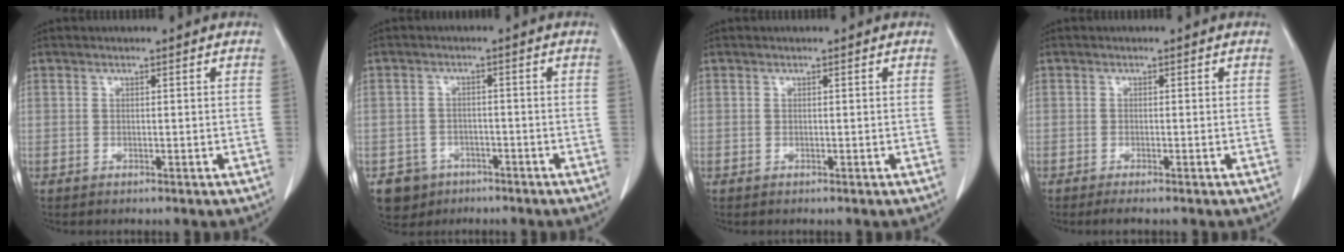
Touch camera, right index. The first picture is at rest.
{"total": 4.8, "force": [-2.9, 3.8, 0.3], "torque": [-0.002, 0.009, -0.042]}
{"total": 0.0}
{"total": 1.7, "force": [-1.4, 0.0, 1.0], "torque": [-0.016, -0.004, -0.022]}